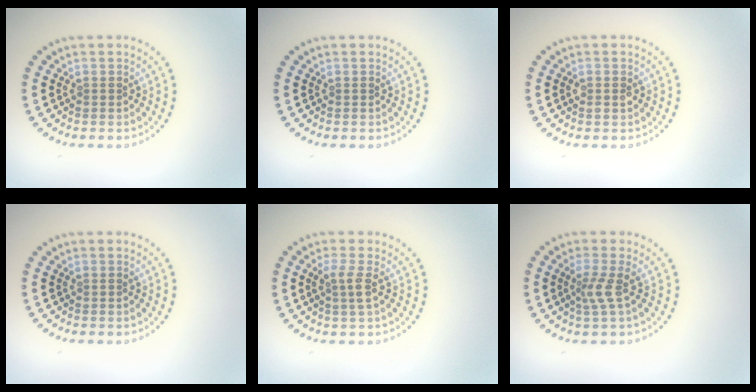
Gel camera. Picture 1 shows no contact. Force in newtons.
{"total": 0.0}
{"total": 1.1, "press": 1.0, "slide": 0.2}
{"total": 0.0}
{"total": 1.8, "press": 1.5, "slide": 1.0}
{"total": 2.0, "press": 1.3, "slide": 1.5}